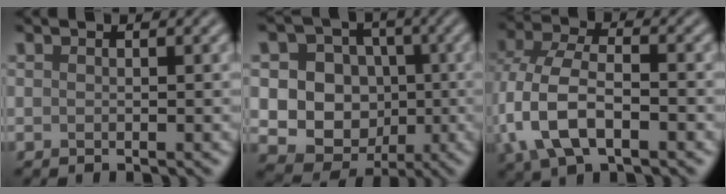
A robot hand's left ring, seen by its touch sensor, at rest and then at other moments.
{"total": 11.5, "force": [0.5, 10.6, 4.4], "torque": [-0.085, 0.031, -0.015]}
{"total": 8.3, "force": [-2.5, 4.7, 6.4], "torque": [-0.149, -0.001, -0.057]}